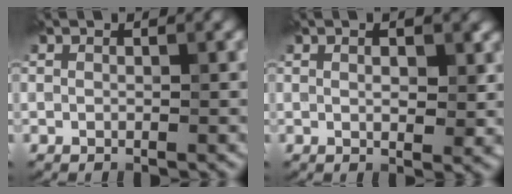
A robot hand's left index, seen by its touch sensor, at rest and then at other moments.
{"total": 2.7, "force": [0.8, 1.0, 2.3], "torque": [-0.029, -0.006, 0.015]}